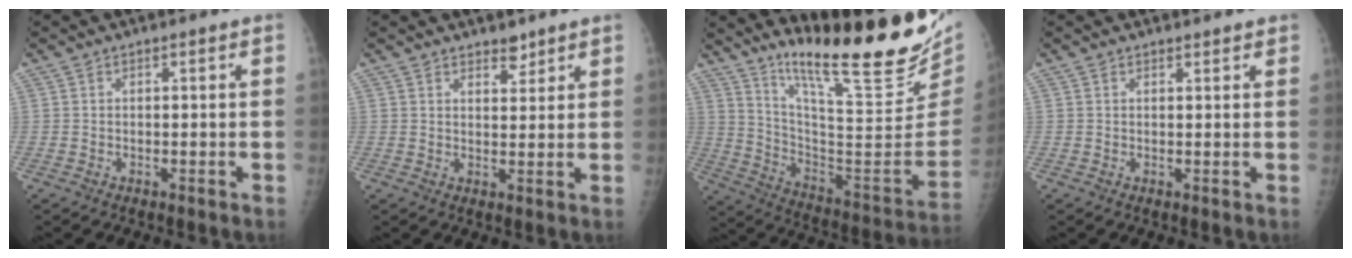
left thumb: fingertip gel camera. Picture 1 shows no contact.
{"total": 2.9, "force": [2.4, 1.3, 1.1], "torque": [-0.002, -0.018, 0.036]}
{"total": 29.6, "force": [21.5, 5.5, 19.6], "torque": [-0.273, -0.124, 0.323]}
{"total": 1.3, "force": [1.2, 0.5, 0.3], "torque": [0.003, -0.004, 0.014]}